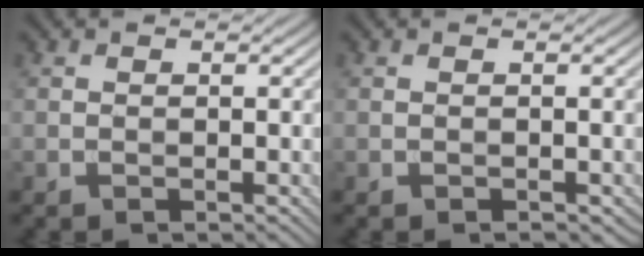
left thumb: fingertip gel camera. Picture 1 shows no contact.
{"total": 0.0}